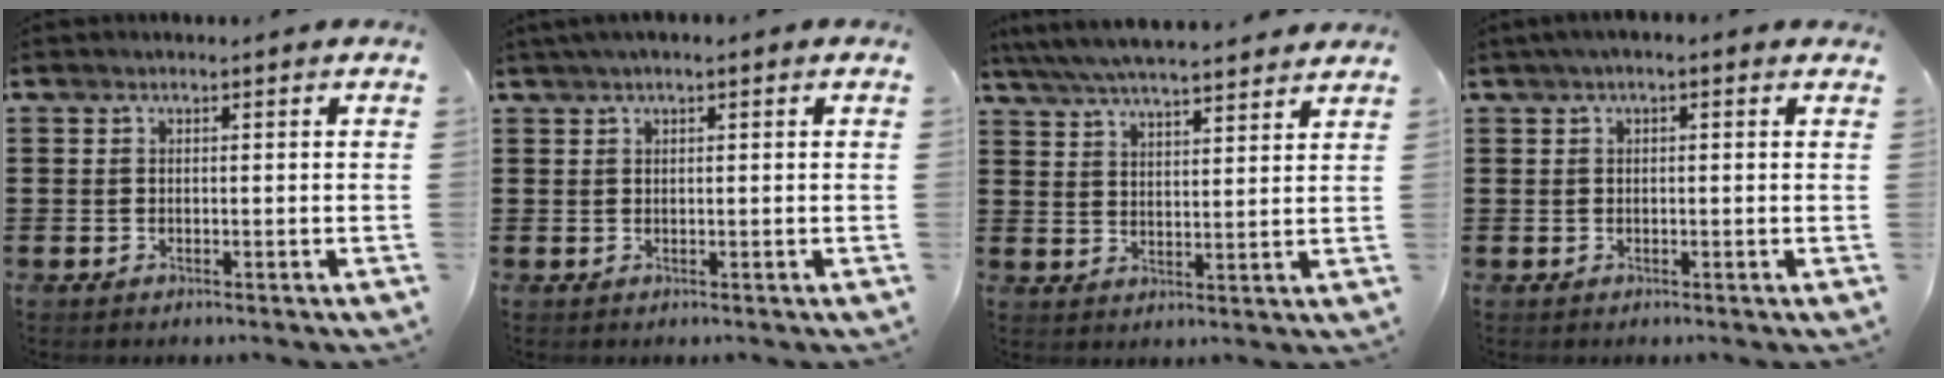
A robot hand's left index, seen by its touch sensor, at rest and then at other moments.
{"total": 1.2, "force": [0.6, 0.2, 1.0], "torque": [-0.020, 0.002, 0.011]}
{"total": 5.8, "force": [5.5, 0.3, 1.8], "torque": [-0.056, -0.022, 0.098]}
{"total": 1.2, "force": [0.1, 0.4, 1.2], "torque": [-0.022, 0.003, 0.002]}